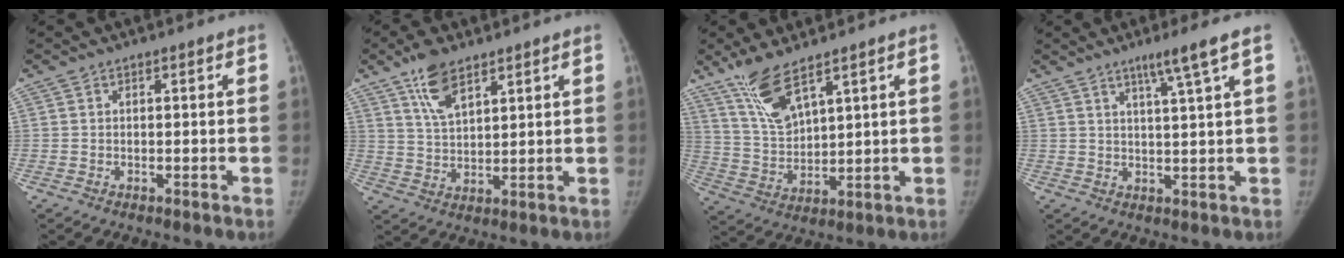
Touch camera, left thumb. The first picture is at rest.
{"total": 7.9, "force": [5.1, 3.4, 4.9], "torque": [-0.078, -0.026, 0.099]}
{"total": 9.3, "force": [6.6, 2.5, 5.9], "torque": [-0.116, -0.035, 0.147]}
{"total": 5.3, "force": [3.2, -0.9, 4.1], "torque": [-0.071, -0.021, 0.058]}